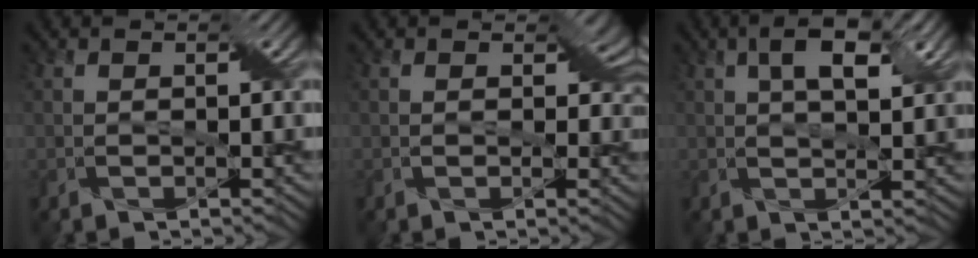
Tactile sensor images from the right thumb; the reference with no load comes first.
{"total": 2.1, "force": [0.9, 1.6, 1.1], "torque": [-0.016, -0.006, 0.011]}
{"total": 6.0, "force": [2.4, 2.4, 5.0], "torque": [-0.087, 0.006, 0.039]}